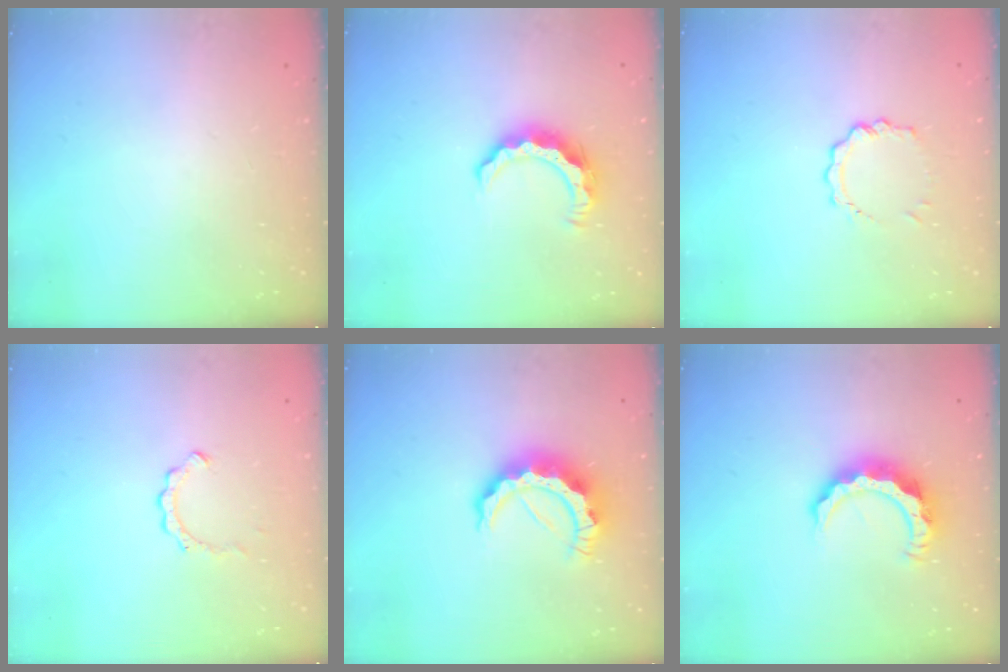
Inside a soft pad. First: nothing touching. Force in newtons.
{"total": 7.9, "press": 7.9, "slide": 0.3}
{"total": 4.0, "press": 4.0, "slide": 0.4}
{"total": 2.4, "press": 2.4, "slide": 0.2}
{"total": 10.8, "press": 10.7, "slide": 1.2}
{"total": 9.2, "press": 9.2, "slide": 0.2}